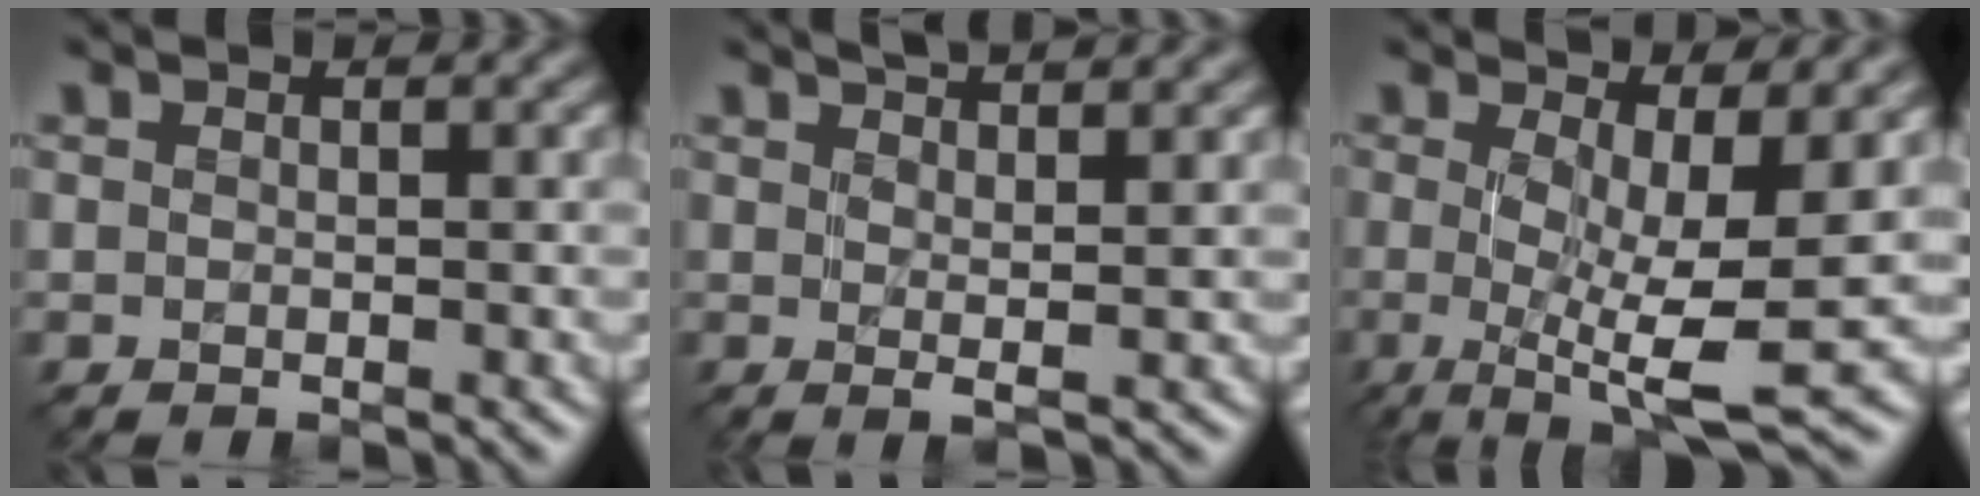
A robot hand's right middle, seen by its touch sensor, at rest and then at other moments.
{"total": 5.7, "force": [3.6, 1.6, 4.1], "torque": [-0.045, 0.021, 0.030]}
{"total": 9.7, "force": [-0.3, 2.5, 9.3], "torque": [-0.141, -0.006, -0.006]}